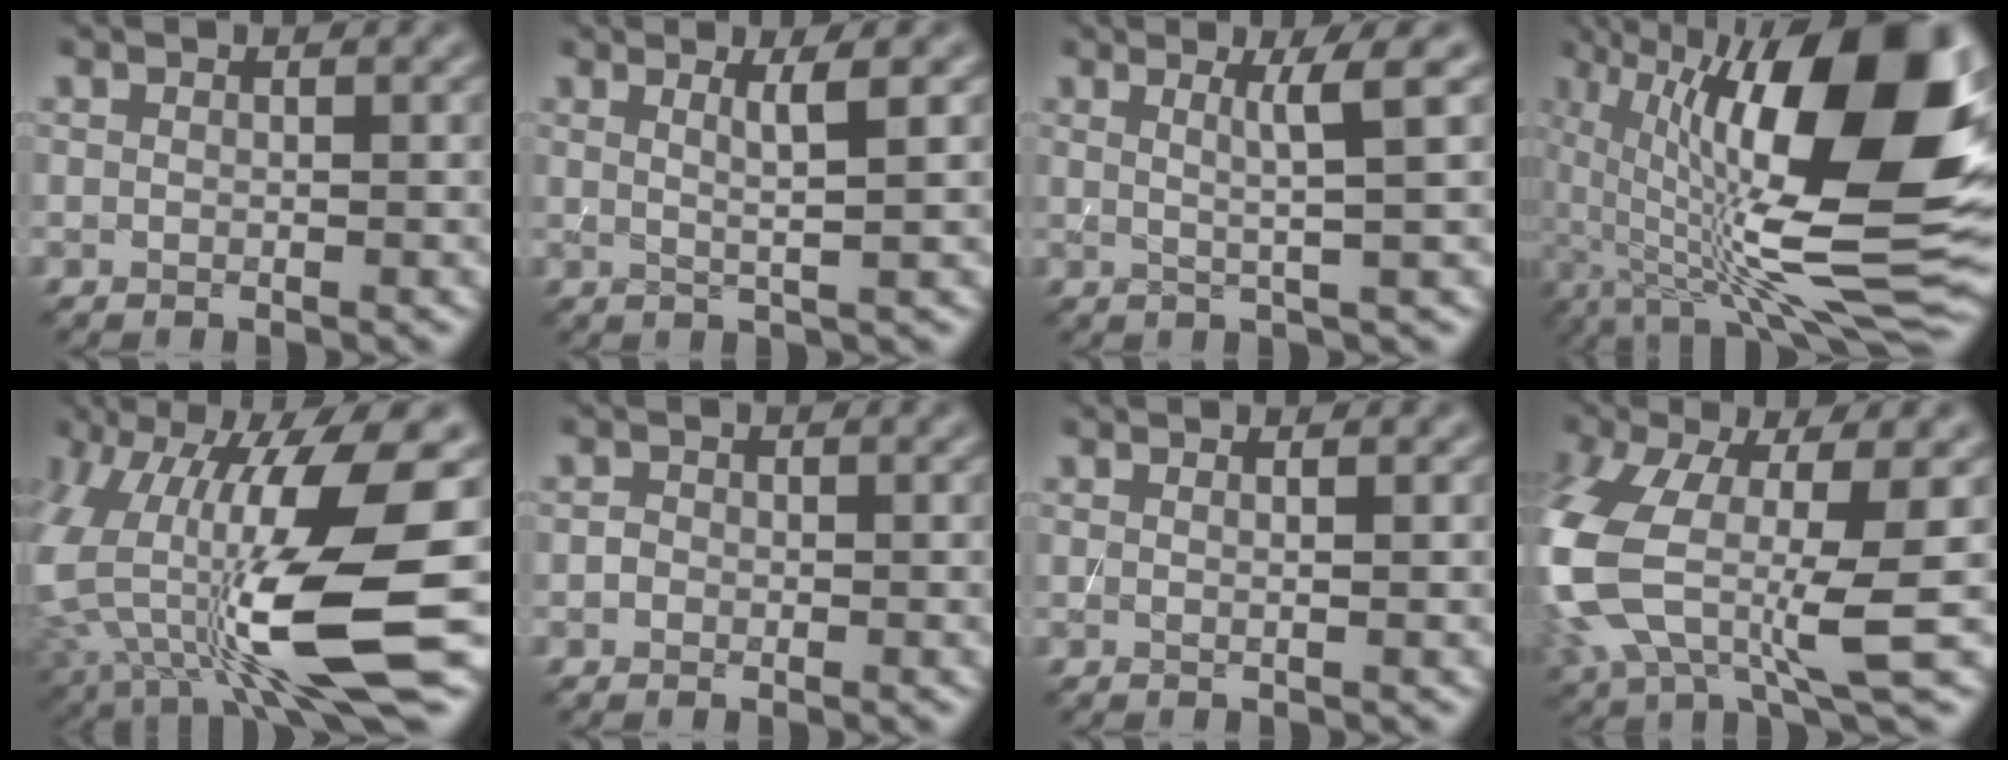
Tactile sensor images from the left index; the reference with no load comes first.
{"total": 2.7, "force": [0.9, 0.5, 2.5], "torque": [-0.038, 0.001, 0.011]}
{"total": 3.4, "force": [1.1, 0.4, 3.1], "torque": [-0.050, 0.005, 0.015]}
{"total": 18.4, "force": [1.7, 6.7, 17.0], "torque": [-0.273, 0.006, 0.031]}
{"total": 13.2, "force": [-1.0, 3.9, 12.5], "torque": [-0.245, -0.021, -0.015]}
{"total": 0.8, "force": [-0.3, 0.7, 0.2], "torque": [-0.001, 0.000, -0.008]}
{"total": 1.0, "force": [0.3, 0.4, 0.9], "torque": [-0.008, -0.001, -0.005]}
{"total": 11.2, "force": [-1.7, 4.9, 9.9], "torque": [-0.236, -0.022, -0.032]}